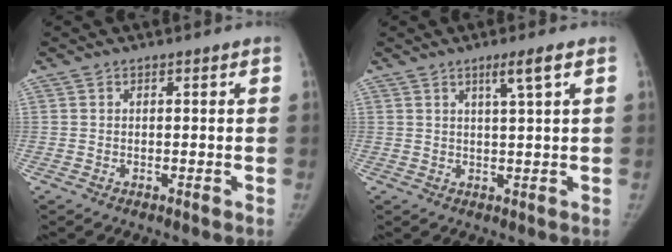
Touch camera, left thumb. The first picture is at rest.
{"total": 3.6, "force": [1.8, -0.4, 3.1], "torque": [-0.060, -0.009, 0.035]}